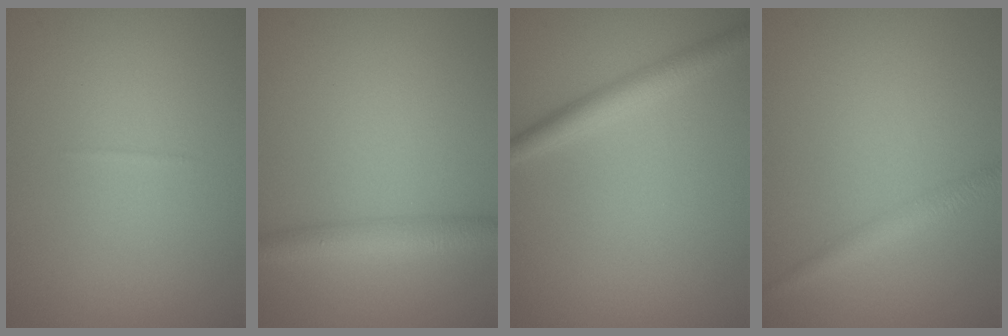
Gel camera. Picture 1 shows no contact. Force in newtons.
{"total": 3.2, "press": 3.2, "slide": 0.1}
{"total": 2.7, "press": 2.7, "slide": 0.1}
{"total": 2.2, "press": 2.2, "slide": 0.1}